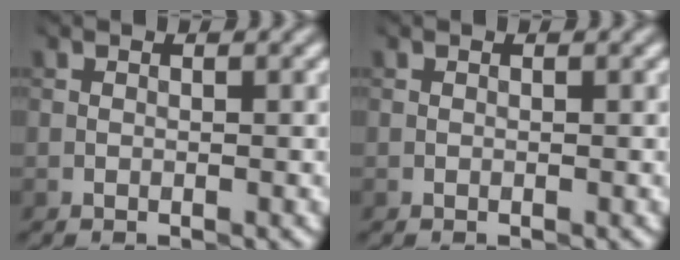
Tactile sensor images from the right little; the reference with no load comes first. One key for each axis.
{"total": 0.0}